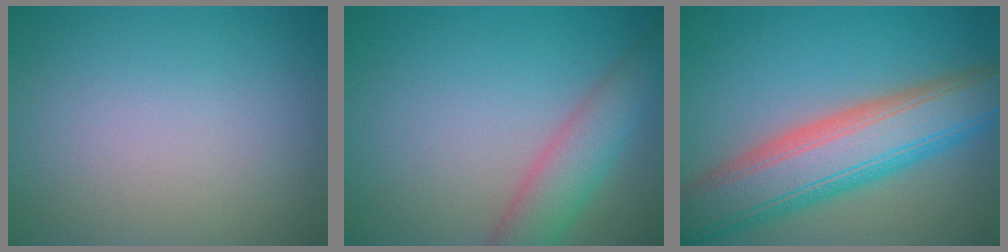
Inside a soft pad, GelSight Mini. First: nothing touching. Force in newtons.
{"total": 4.3, "press": 4.3, "slide": 0.3}
{"total": 9.9, "press": 9.9, "slide": 0.4}